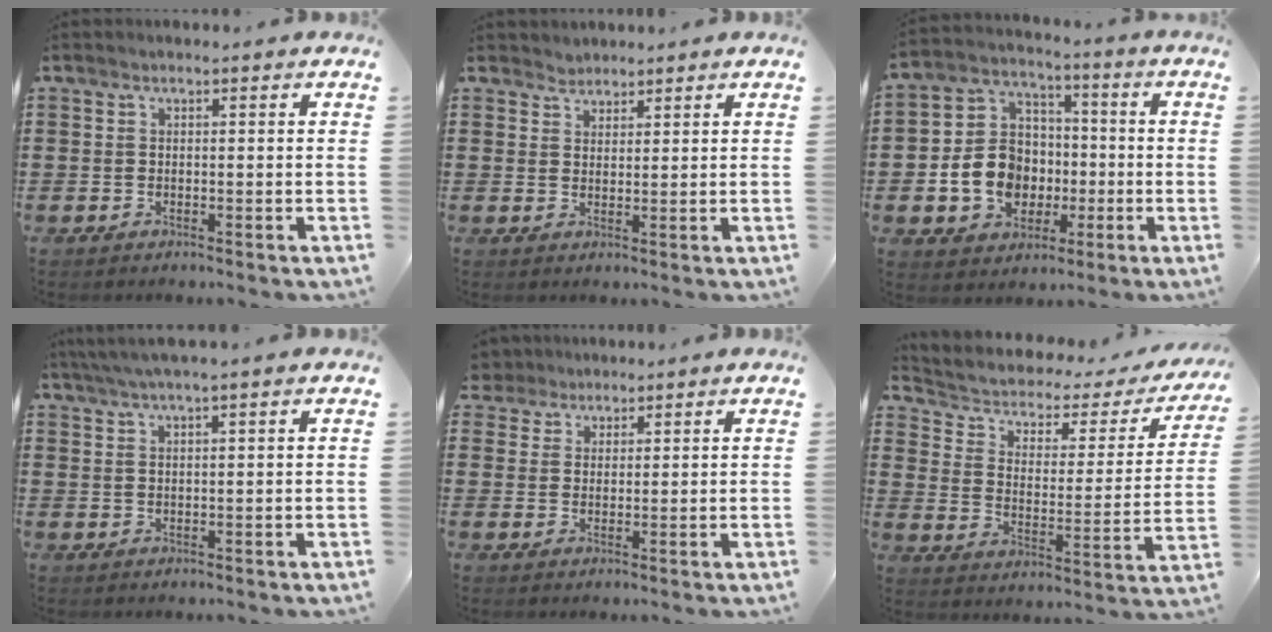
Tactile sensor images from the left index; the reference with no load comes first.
{"total": 1.9, "force": [1.7, 0.8, -0.4], "torque": [0.002, 0.004, 0.033]}
{"total": 10.0, "force": [-2.0, 8.7, 4.6], "torque": [-0.126, 0.017, -0.035]}
{"total": 2.8, "force": [2.0, -0.2, 1.9], "torque": [-0.040, 0.002, 0.037]}
{"total": 2.9, "force": [2.4, 1.7, -0.1], "torque": [-0.014, 0.008, 0.045]}
{"total": 3.0, "force": [1.6, 1.9, 1.7], "torque": [-0.049, -0.018, 0.016]}